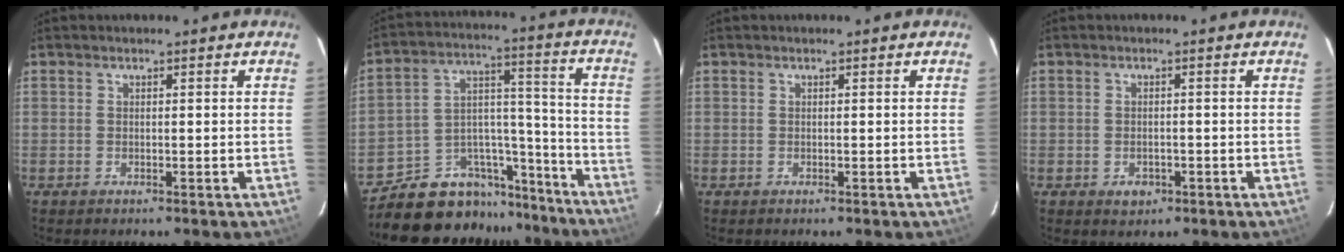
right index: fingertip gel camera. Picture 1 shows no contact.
{"total": 15.6, "force": [-13.6, 7.5, 2.1], "torque": [-0.038, 0.078, -0.204]}
{"total": 0.0}
{"total": 2.7, "force": [-1.1, 2.1, 1.3], "torque": [-0.024, 0.000, -0.007]}